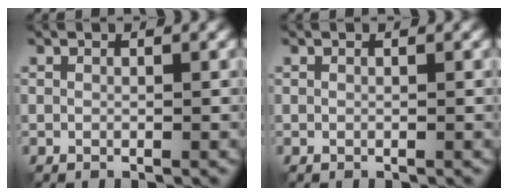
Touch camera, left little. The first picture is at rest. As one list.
[{"total": 0.0}]